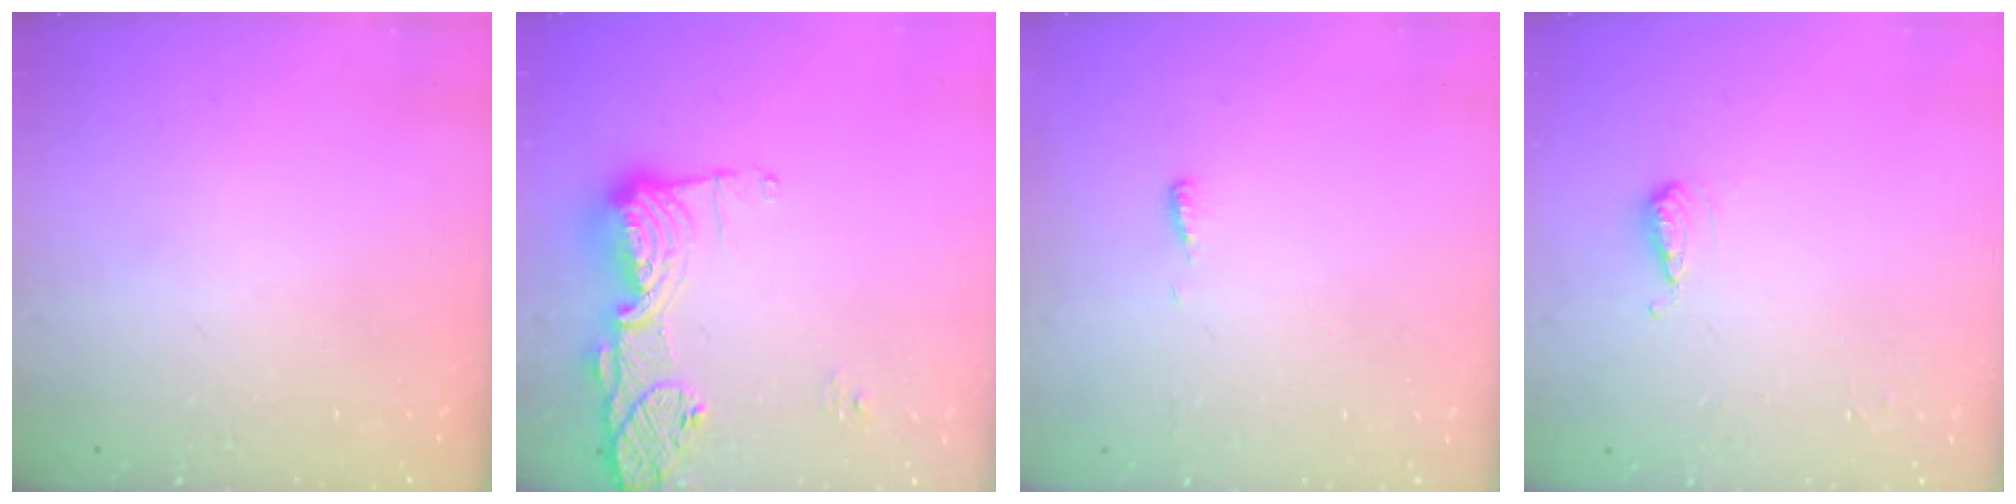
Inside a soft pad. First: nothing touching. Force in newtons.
{"total": 14.2, "press": 14.2, "slide": 1.5}
{"total": 3.7, "press": 3.7, "slide": 0.4}
{"total": 5.2, "press": 5.1, "slide": 0.9}